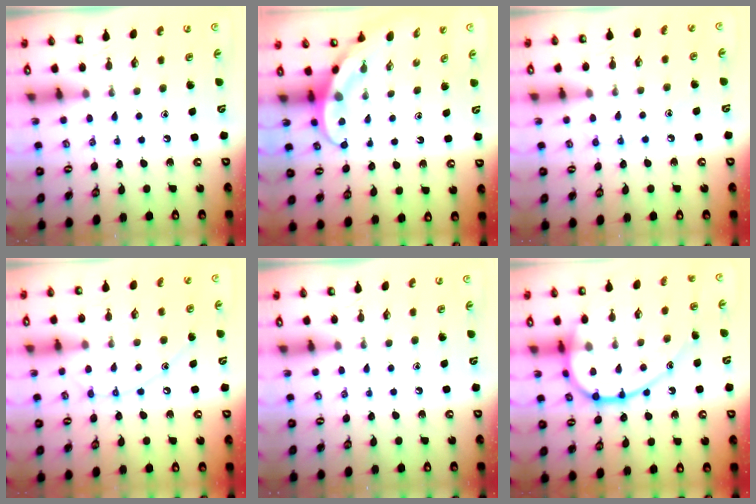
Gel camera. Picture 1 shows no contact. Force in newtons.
{"total": 4.0, "press": 4.0, "slide": 0.3}
{"total": 5.3, "press": 5.3, "slide": 0.2}
{"total": 8.8, "press": 8.8, "slide": 0.7}
{"total": 0.0}
{"total": 18.6, "press": 18.5, "slide": 1.0}